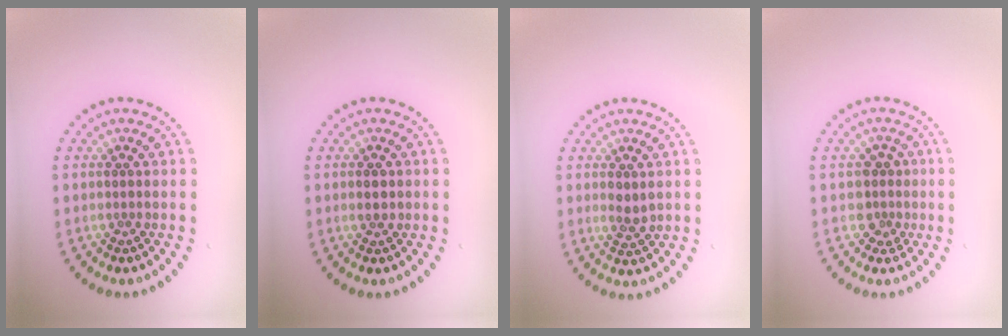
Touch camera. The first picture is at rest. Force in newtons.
{"total": 0.8, "press": 0.8, "slide": 0.2}
{"total": 1.8, "press": 1.7, "slide": 0.6}
{"total": 2.0, "press": 1.6, "slide": 1.2}